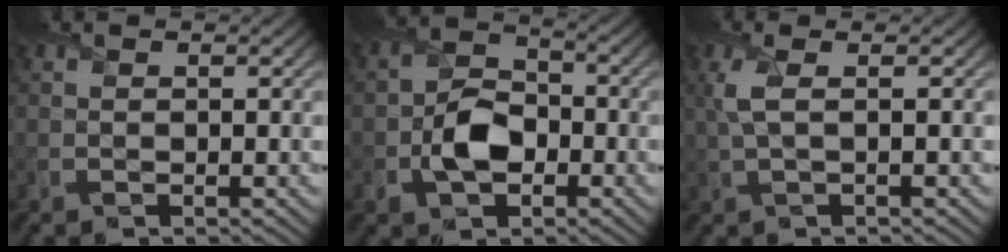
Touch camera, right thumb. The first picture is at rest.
{"total": 6.0, "force": [-1.9, 4.1, 3.9], "torque": [-0.073, 0.000, -0.043]}
{"total": 2.9, "force": [0.6, 0.7, 2.8], "torque": [-0.070, 0.011, 0.011]}